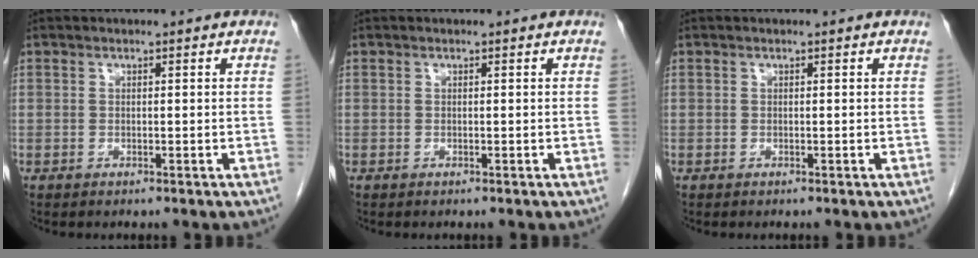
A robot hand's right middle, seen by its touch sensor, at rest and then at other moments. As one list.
[{"total": 0.0}, {"total": 0.0}]